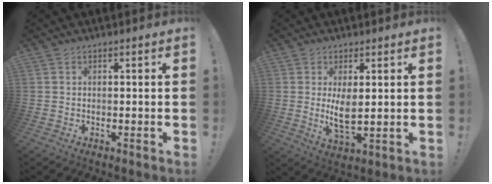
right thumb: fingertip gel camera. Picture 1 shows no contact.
{"total": 6.7, "force": [1.6, 2.9, 5.8], "torque": [-0.105, -0.017, 0.024]}